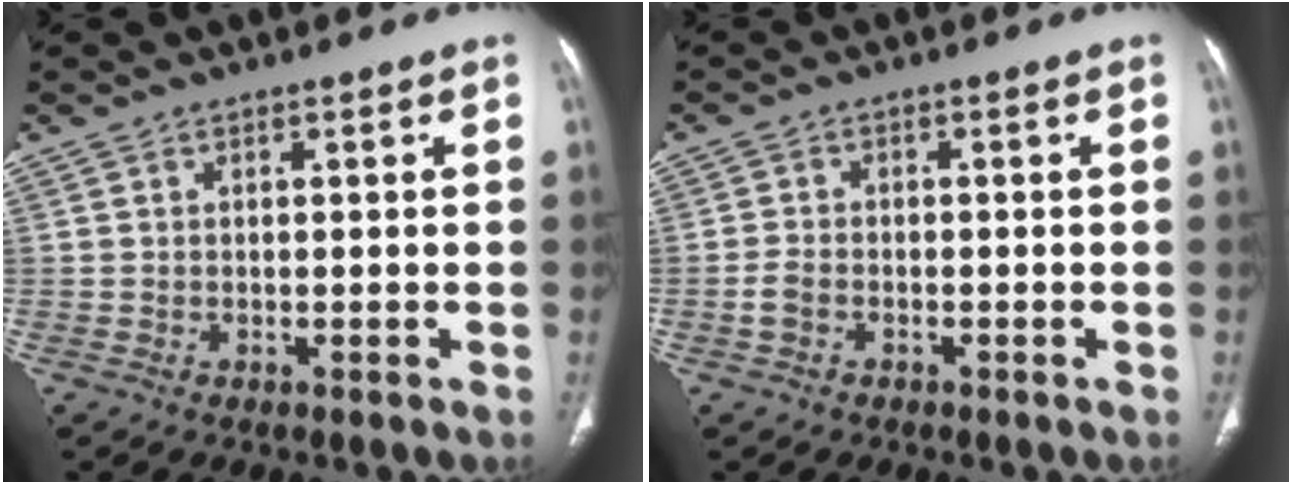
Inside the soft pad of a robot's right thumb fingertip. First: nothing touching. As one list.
[{"total": 2.3, "force": [-1.1, 1.5, 1.4], "torque": [-0.035, 0.008, -0.021]}]